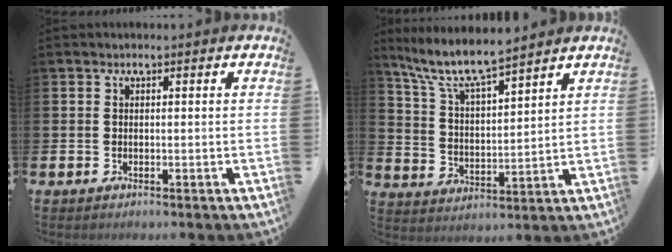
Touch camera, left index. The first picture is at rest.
{"total": 8.6, "force": [7.7, 1.2, 3.7], "torque": [-0.102, -0.042, 0.135]}